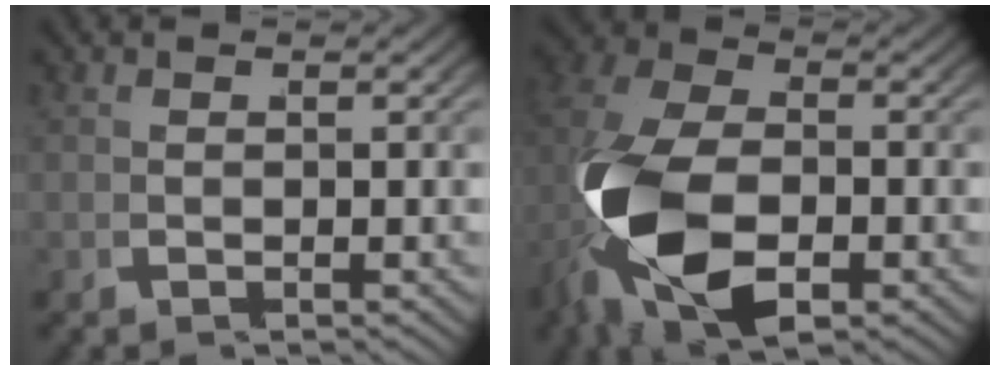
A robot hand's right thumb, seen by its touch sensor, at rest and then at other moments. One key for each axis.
{"total": 13.2, "fx": -2.5, "fy": 8.2, "fz": 10.0, "tx": -0.241, "ty": -0.042, "tz": -0.020}